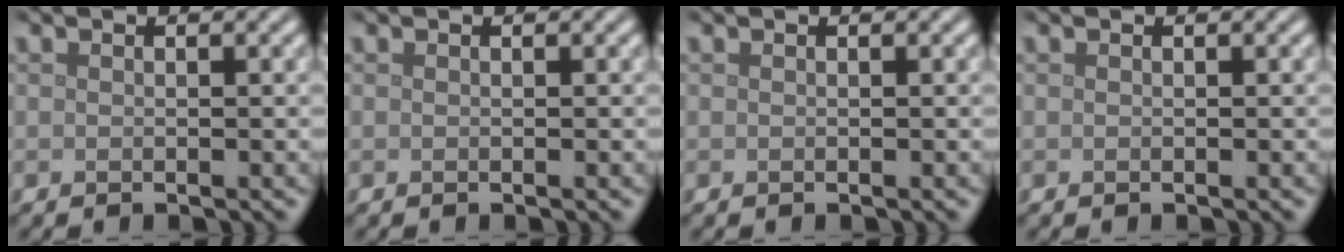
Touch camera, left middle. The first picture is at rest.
{"total": 0.0}
{"total": 0.0}
{"total": 0.0}